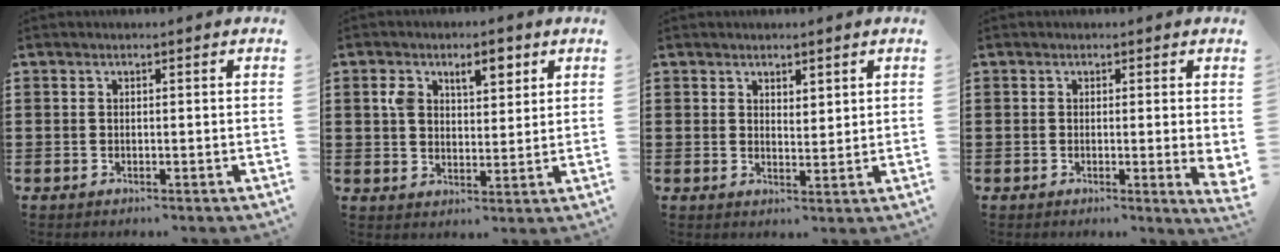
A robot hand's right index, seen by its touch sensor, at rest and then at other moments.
{"total": 5.7, "force": [2.7, 3.2, 3.8], "torque": [-0.064, 0.004, 0.040]}
{"total": 2.1, "force": [1.9, 0.9, 0.2], "torque": [-0.007, 0.008, 0.037]}
{"total": 1.7, "force": [0.1, 0.1, 1.7], "torque": [-0.025, -0.008, 0.001]}